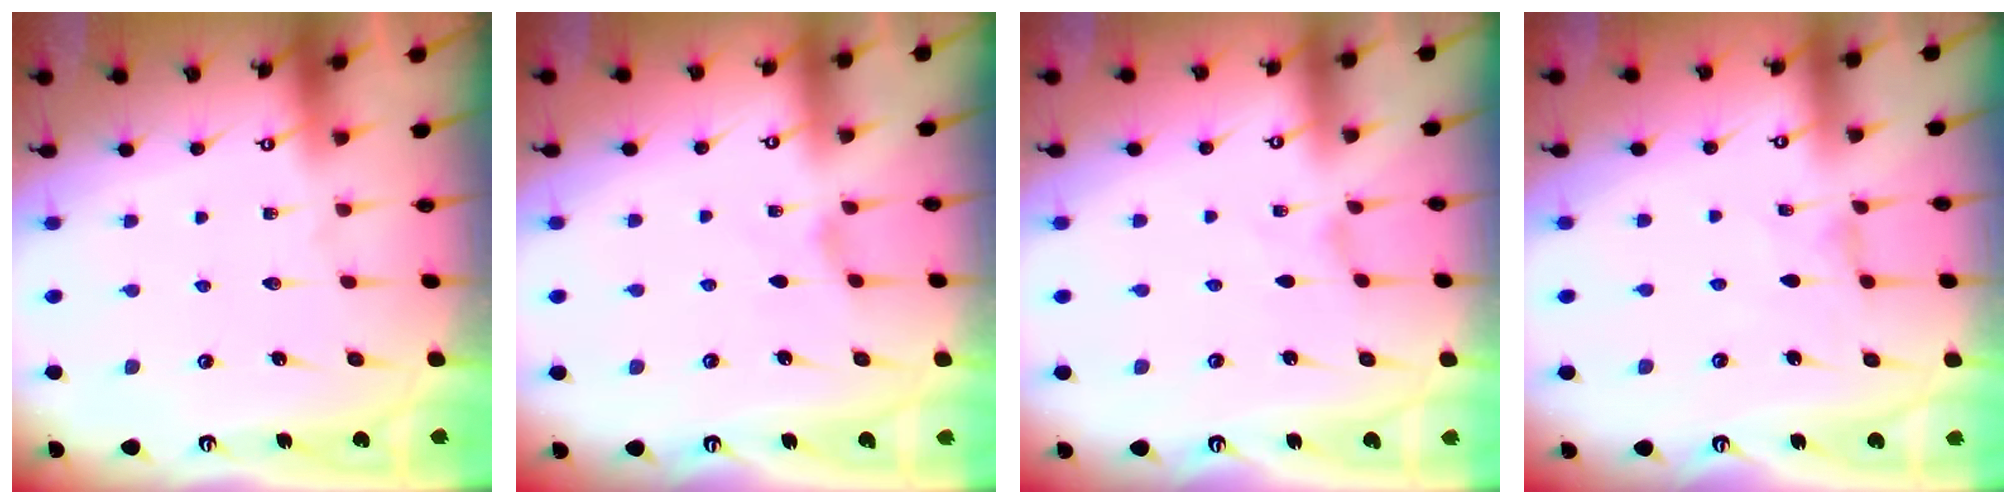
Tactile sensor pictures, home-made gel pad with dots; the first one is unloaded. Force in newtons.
{"total": 1.4, "press": 1.3, "slide": 0.4}
{"total": 0.7, "press": 0.7, "slide": 0.2}
{"total": 0.0}